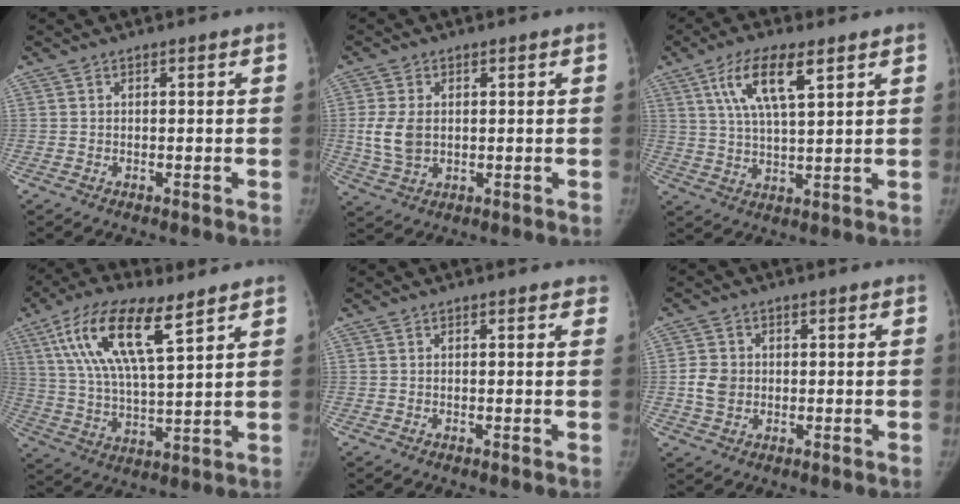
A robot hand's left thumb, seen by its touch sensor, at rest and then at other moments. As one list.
[{"total": 6.1, "force": [0.3, 4.3, 4.4], "torque": [-0.084, -0.008, 0.015]}, {"total": 10.3, "force": [5.0, 3.2, 8.4], "torque": [-0.153, -0.018, 0.095]}, {"total": 16.3, "force": [8.2, 5.4, 12.9], "torque": [-0.233, -0.025, 0.154]}, {"total": 1.4, "force": [1.0, 0.6, 0.7], "torque": [0.006, 0.000, 0.005]}, {"total": 4.5, "force": [-0.3, 3.9, 2.2], "torque": [-0.027, -0.001, -0.003]}]